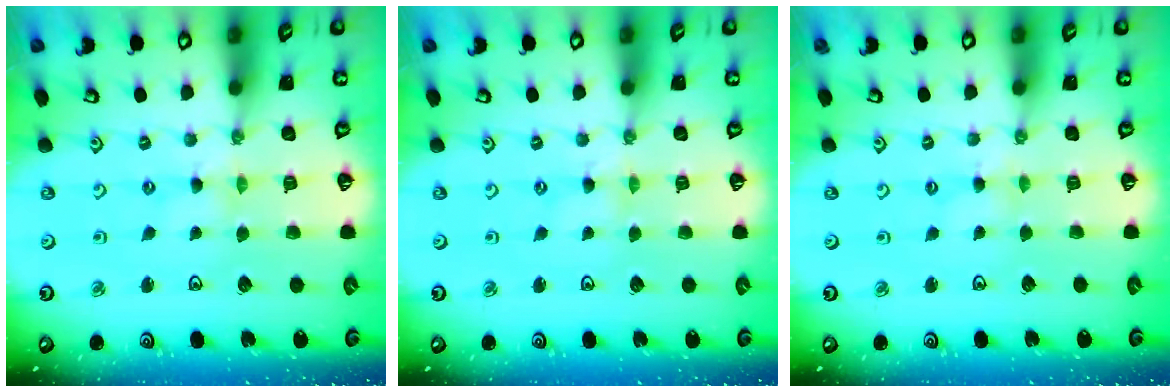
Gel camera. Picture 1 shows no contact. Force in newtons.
{"total": 0.0}
{"total": 1.8, "press": 1.8, "slide": 0.3}